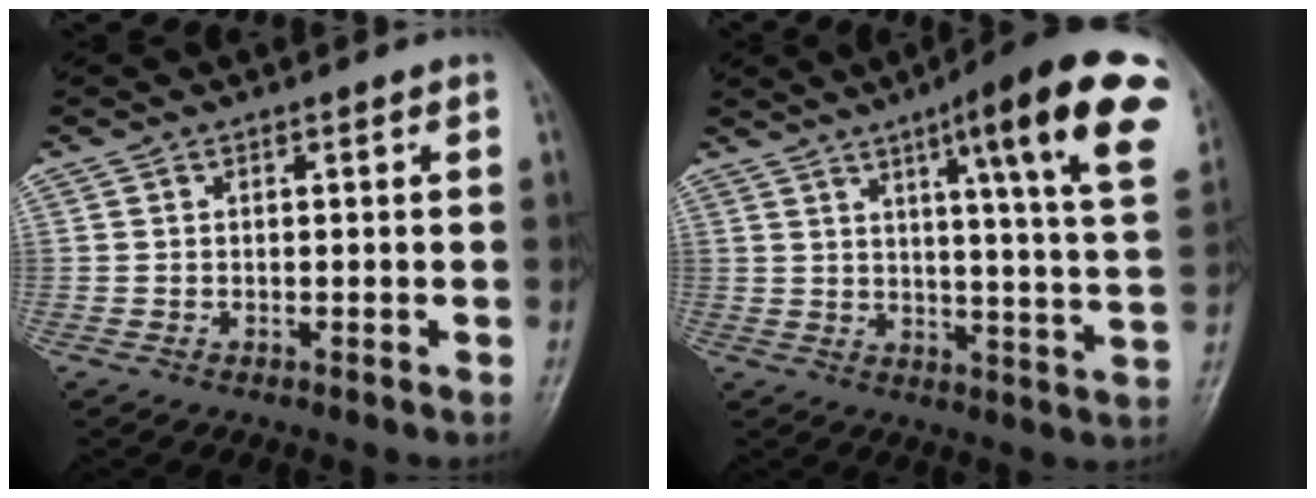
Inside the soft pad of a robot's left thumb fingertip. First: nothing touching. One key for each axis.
{"total": 20.8, "fx": 10.3, "fy": 2.7, "fz": 17.9, "tx": -0.224, "ty": -0.031, "tz": 0.127}